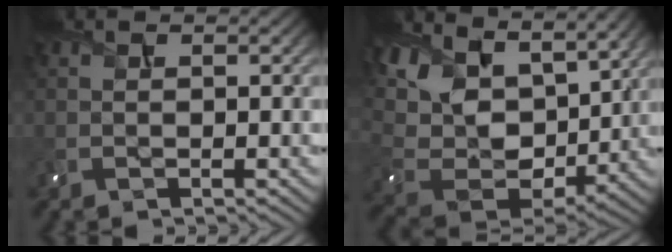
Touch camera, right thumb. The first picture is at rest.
{"total": 14.4, "force": [8.0, 8.4, 8.6], "torque": [-0.249, 0.024, 0.146]}